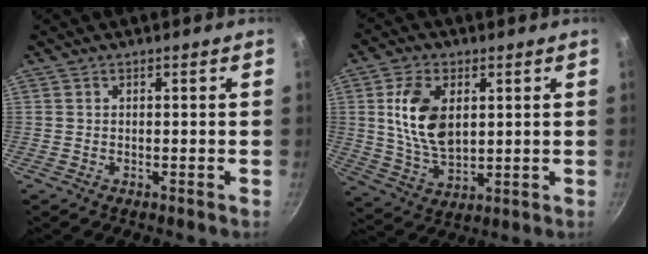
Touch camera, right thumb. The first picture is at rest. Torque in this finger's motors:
{"motor_torque": [-0.37, 1.06, 1.13, -0.26, 0.30]}